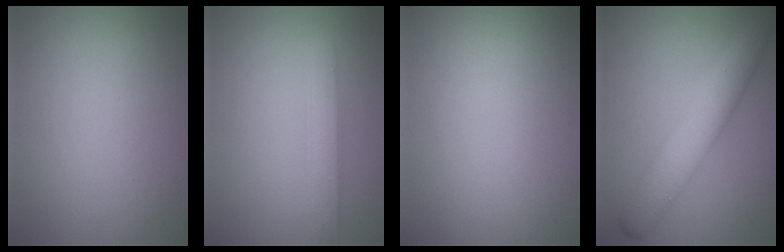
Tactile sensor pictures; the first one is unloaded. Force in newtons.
{"total": 2.5, "press": 2.5, "slide": 0.1}
{"total": 0.0}
{"total": 5.1, "press": 5.1, "slide": 0.3}